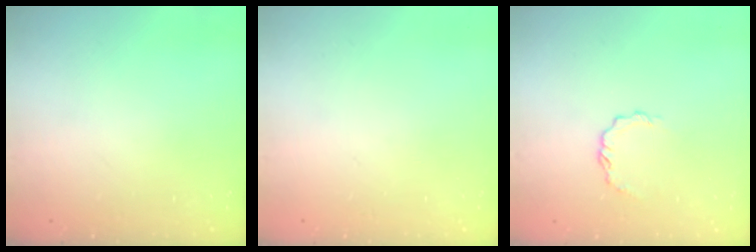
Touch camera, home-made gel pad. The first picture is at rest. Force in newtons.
{"total": 0.0}
{"total": 3.7, "press": 3.7, "slide": 0.3}